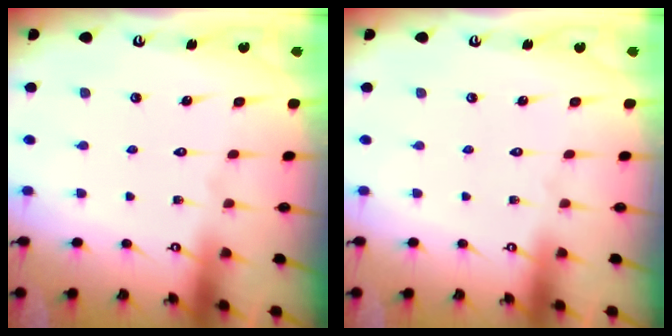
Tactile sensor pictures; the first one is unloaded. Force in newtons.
{"total": 0.0}